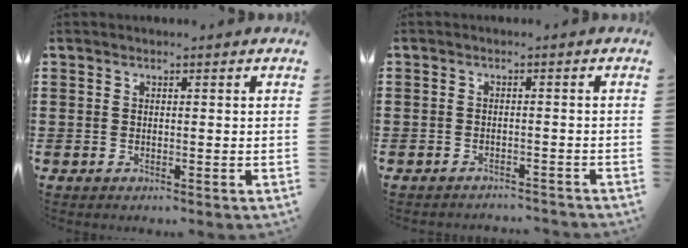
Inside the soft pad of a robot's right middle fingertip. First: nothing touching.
{"total": 2.1, "force": [-2.0, 0.4, -0.3], "torque": [0.000, 0.002, -0.048]}